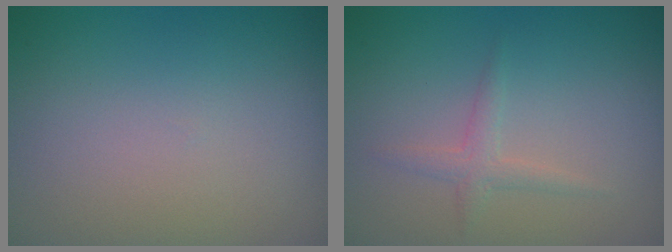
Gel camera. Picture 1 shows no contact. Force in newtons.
{"total": 1.3, "press": 1.3, "slide": 0.1}